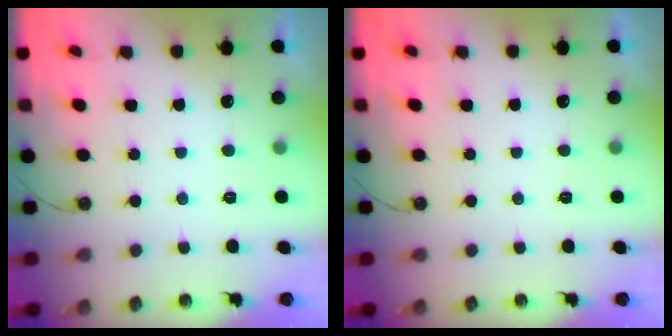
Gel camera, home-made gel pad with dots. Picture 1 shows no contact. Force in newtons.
{"total": 0.0}